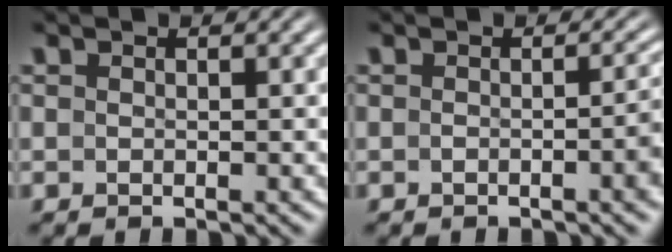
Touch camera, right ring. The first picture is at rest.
{"total": 2.6, "force": [-0.9, 0.3, 2.4], "torque": [-0.022, 0.002, -0.016]}